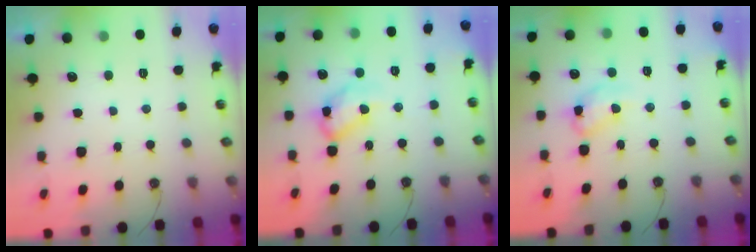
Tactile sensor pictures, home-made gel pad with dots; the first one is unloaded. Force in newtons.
{"total": 12.7, "press": 12.7, "slide": 1.0}
{"total": 12.3, "press": 12.3, "slide": 0.8}